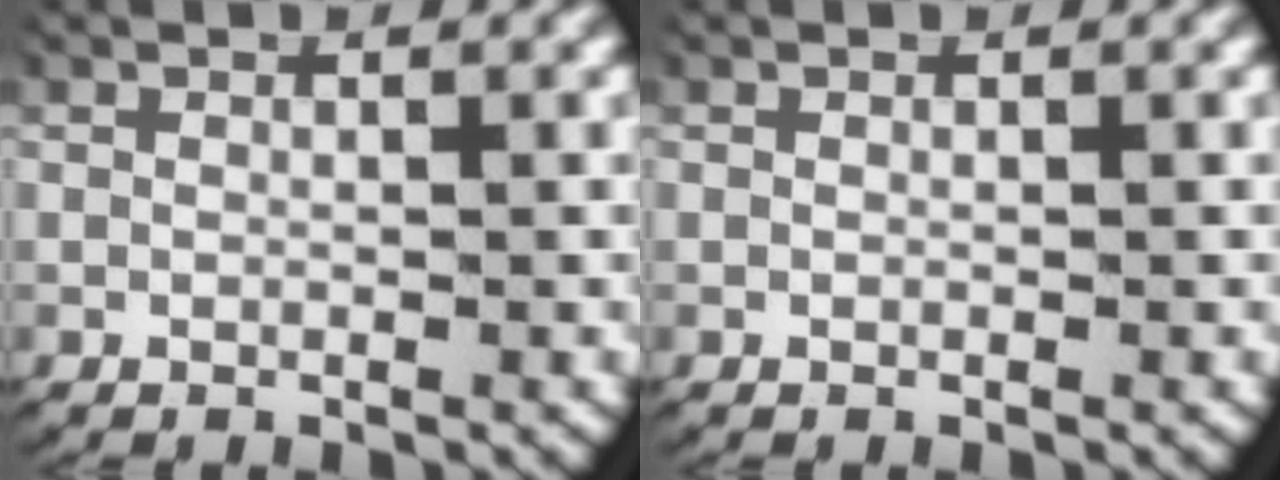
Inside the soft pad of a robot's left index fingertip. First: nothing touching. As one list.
[{"total": 0.0}]